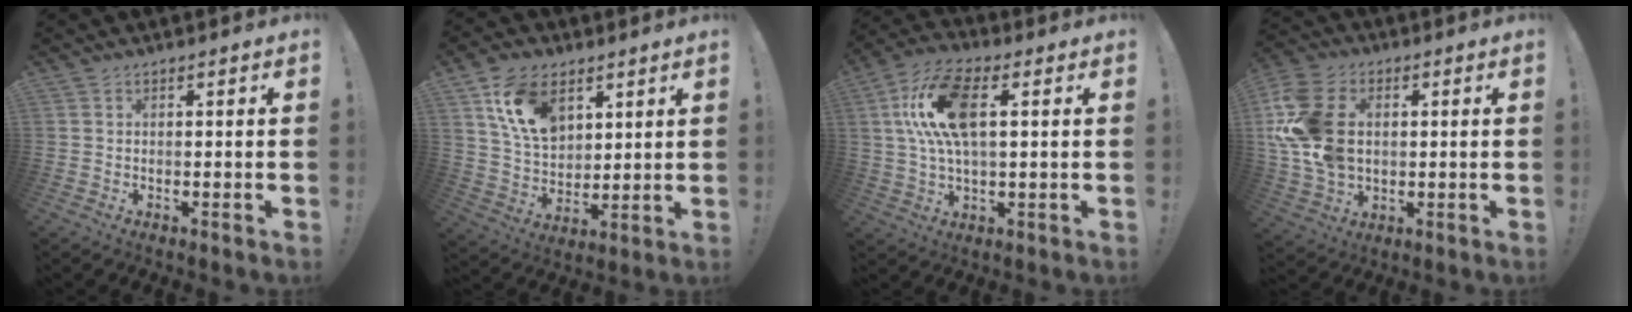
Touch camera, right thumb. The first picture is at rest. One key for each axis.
{"total": 14.8, "fx": 7.2, "fy": 9.9, "fz": 8.3, "tx": -0.148, "ty": -0.023, "tz": 0.140}
{"total": 15.8, "fx": 3.2, "fy": 7.4, "fz": 13.6, "tx": -0.261, "ty": 0.000, "tz": 0.053}
{"total": 19.0, "fx": 2.3, "fy": 13.7, "fz": 13.0, "tx": -0.264, "ty": 0.003, "tz": 0.048}